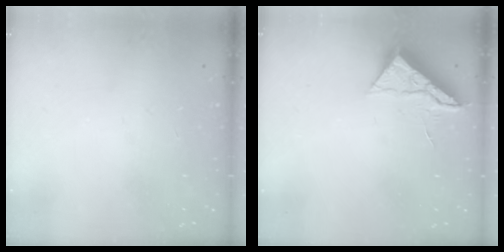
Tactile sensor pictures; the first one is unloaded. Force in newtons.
{"total": 6.9, "press": 6.9, "slide": 0.5}